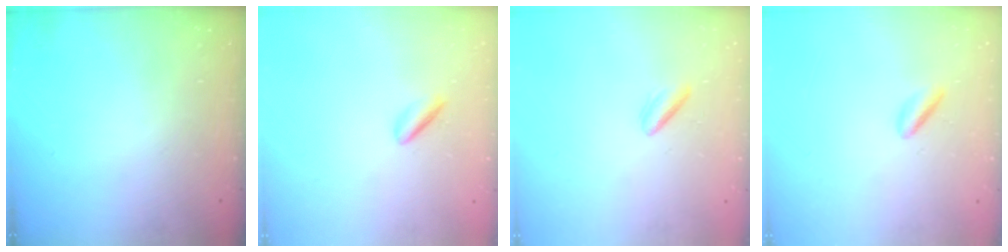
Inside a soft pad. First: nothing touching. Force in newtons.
{"total": 2.0, "press": 1.9, "slide": 0.6}
{"total": 2.9, "press": 2.7, "slide": 1.1}
{"total": 2.3, "press": 2.2, "slide": 0.4}